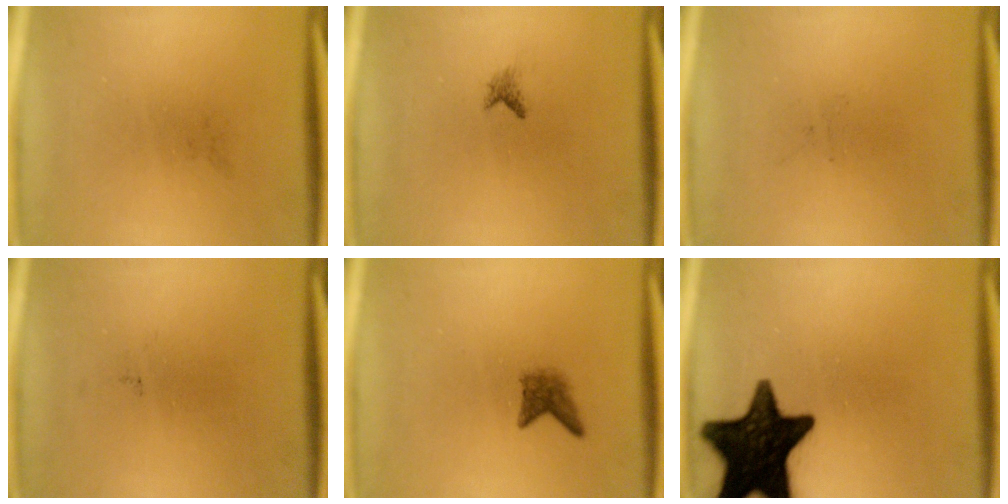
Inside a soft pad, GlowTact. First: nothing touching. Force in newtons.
{"total": 0.8}
{"total": 0.0}
{"total": 0.0}
{"total": 2.1}
{"total": 17.8}